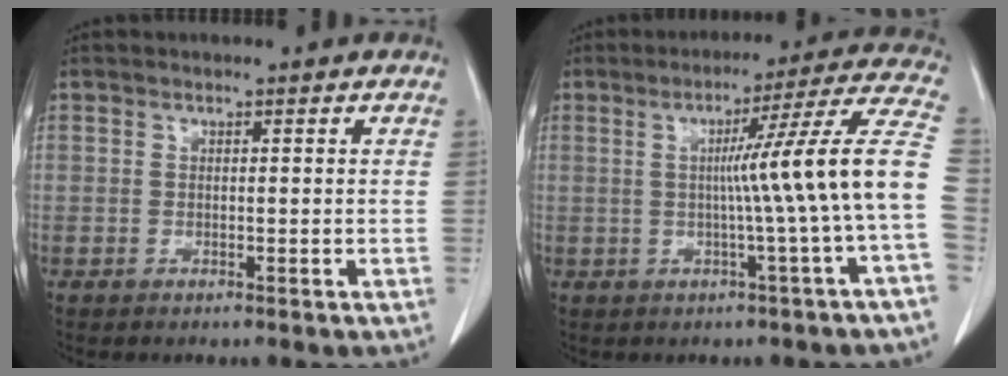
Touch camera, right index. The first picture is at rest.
{"total": 13.3, "force": [-1.2, -2.8, 13.0], "torque": [-0.166, 0.011, -0.019]}